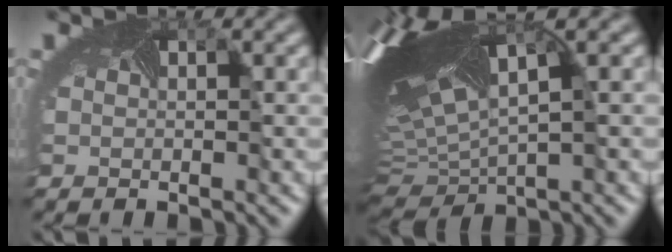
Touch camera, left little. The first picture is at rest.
{"total": 11.8, "force": [2.9, 5.4, 10.2], "torque": [-0.268, -0.001, 0.079]}